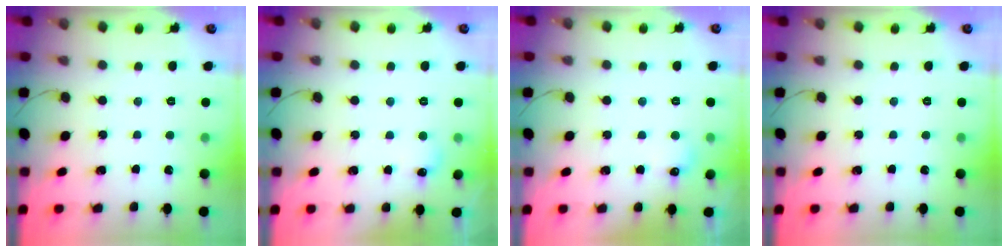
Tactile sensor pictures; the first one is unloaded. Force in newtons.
{"total": 5.3, "press": 5.1, "slide": 1.3}
{"total": 4.7, "press": 4.5, "slide": 1.2}
{"total": 0.0}